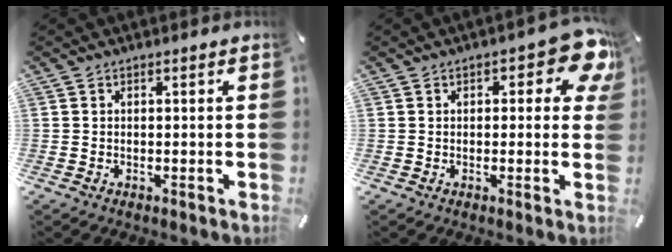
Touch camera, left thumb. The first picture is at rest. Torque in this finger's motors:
{"motor_torque": [0.30, 0.24, 0.34, 0.31, 0.03]}